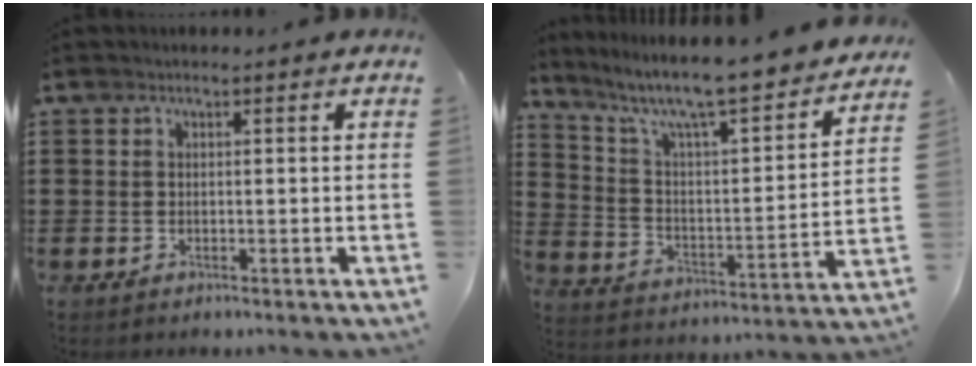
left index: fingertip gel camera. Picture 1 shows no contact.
{"total": 8.1, "force": [6.8, 0.8, 4.4], "torque": [-0.109, -0.061, 0.106]}